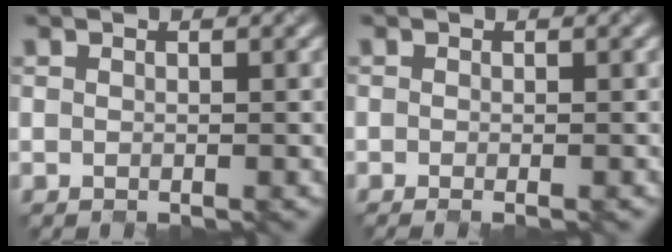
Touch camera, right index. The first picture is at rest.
{"total": 0.7, "force": [-0.4, 0.0, 0.5], "torque": [-0.011, -0.006, -0.009]}